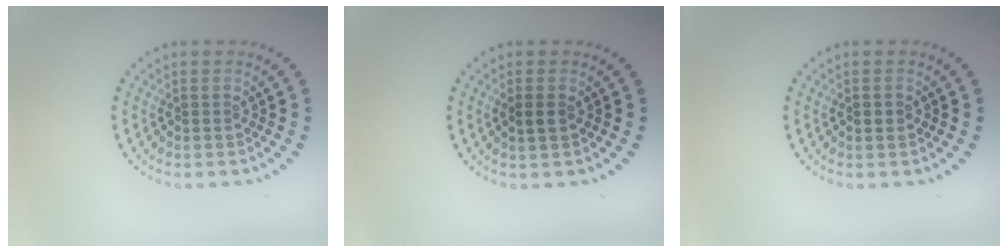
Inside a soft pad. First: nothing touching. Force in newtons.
{"total": 1.1, "press": 1.1, "slide": 0.2}
{"total": 1.1, "press": 1.0, "slide": 0.1}